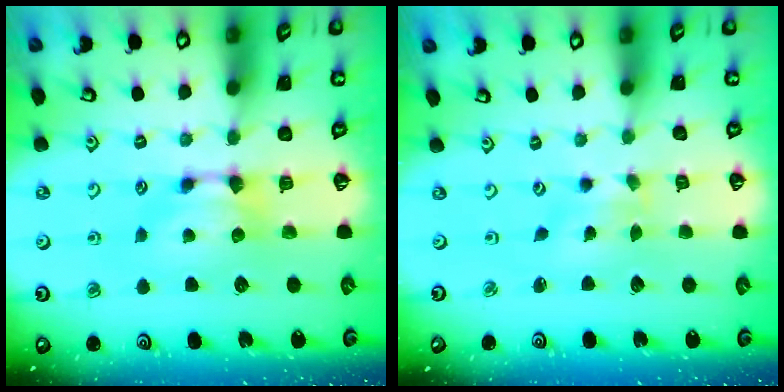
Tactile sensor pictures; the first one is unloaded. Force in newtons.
{"total": 2.8, "press": 2.6, "slide": 1.0}